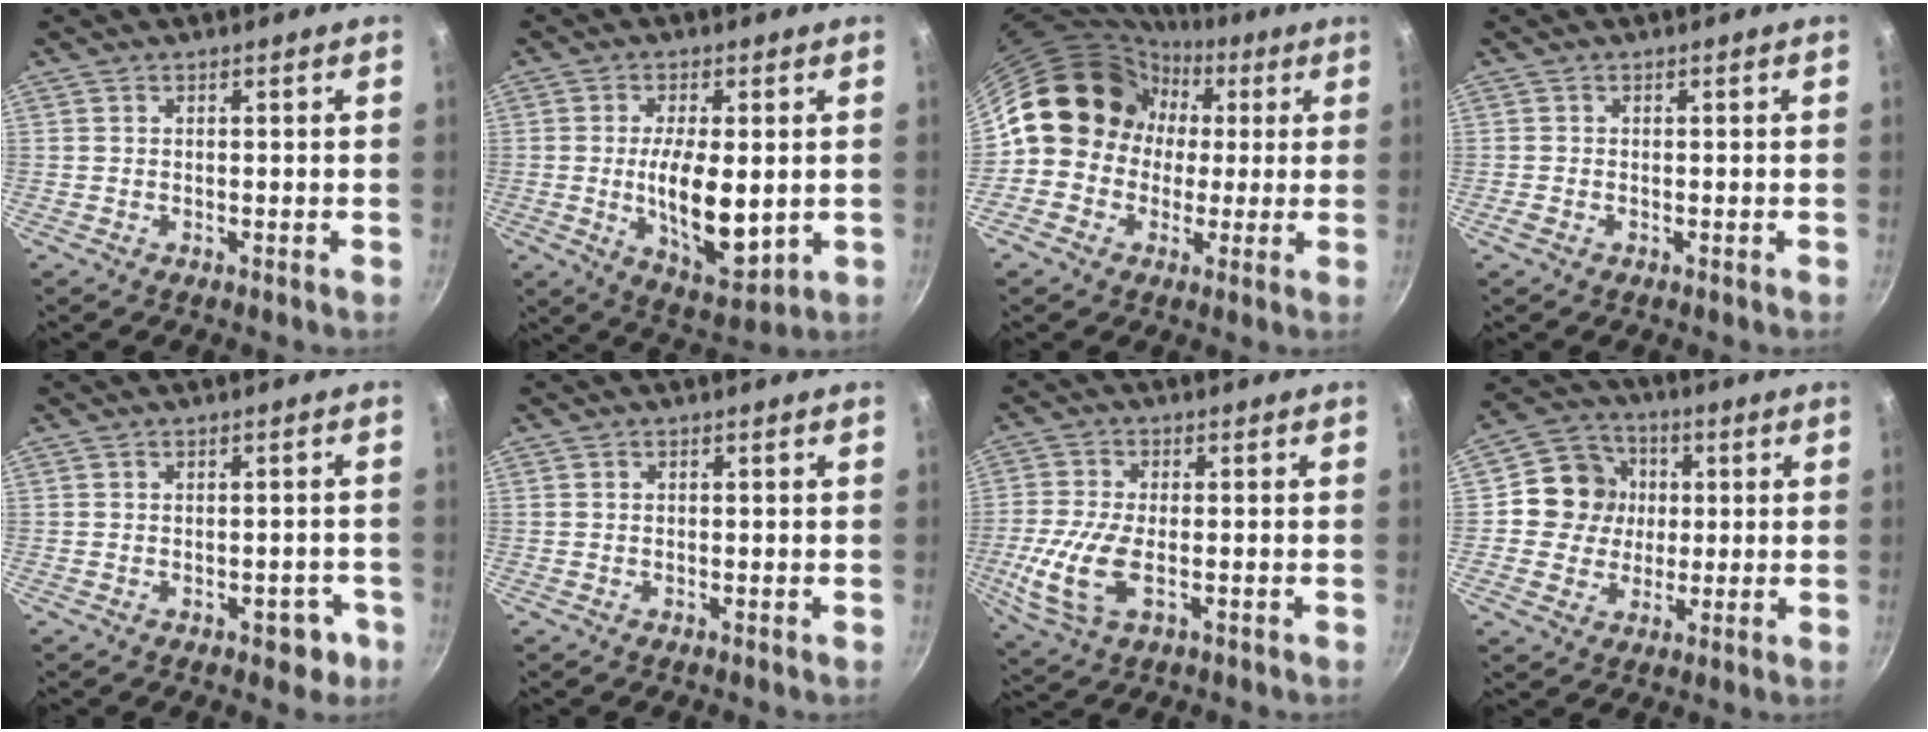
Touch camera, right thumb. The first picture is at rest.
{"total": 12.9, "force": [-0.5, 5.5, 11.7], "torque": [-0.190, -0.017, 0.004]}
{"total": 13.2, "force": [1.0, 12.0, 5.3], "torque": [-0.031, 0.031, 0.000]}
{"total": 0.9, "force": [-0.5, 0.6, 0.4], "torque": [-0.011, -0.001, -0.010]}
{"total": 4.3, "force": [-1.9, 2.7, 2.8], "torque": [-0.006, 0.019, -0.015]}
{"total": 0.0}
{"total": 10.7, "force": [-2.5, 5.2, 9.0], "torque": [-0.200, -0.007, -0.053]}
{"total": 10.5, "force": [1.1, 9.9, 3.2], "torque": [-0.017, 0.017, 0.004]}